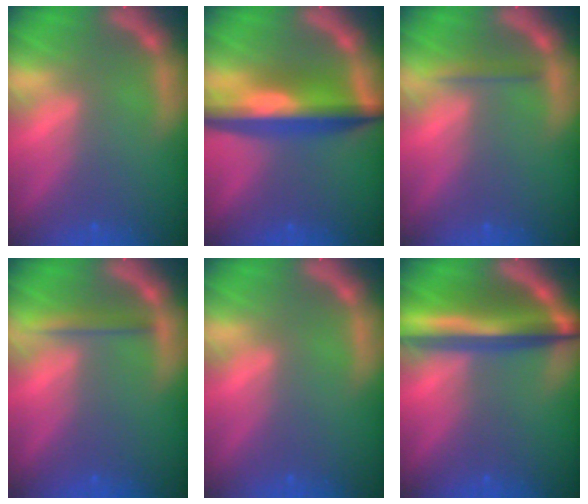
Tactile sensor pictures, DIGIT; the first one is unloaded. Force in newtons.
{"total": 8.1}
{"total": 1.4}
{"total": 2.0}
{"total": 0.0}
{"total": 9.1}